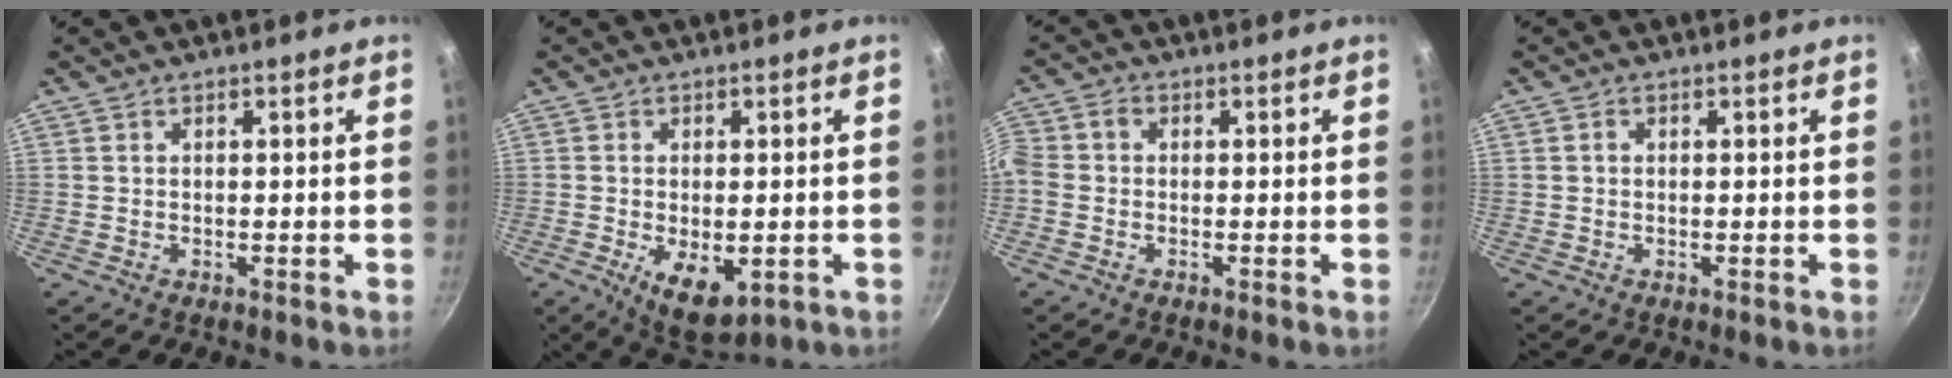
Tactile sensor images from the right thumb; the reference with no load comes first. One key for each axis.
{"total": 8.5, "fx": -2.4, "fy": 4.3, "fz": 6.9, "tx": -0.095, "ty": -0.009, "tz": -0.021}
{"total": 5.1, "fx": -0.8, "fy": 4.0, "fz": 3.0, "tx": -0.076, "ty": 0.016, "tz": -0.033}
{"total": 0.9, "fx": 0.1, "fy": 0.8, "fz": 0.5, "tx": -0.007, "ty": 0.005, "tz": 0.000}